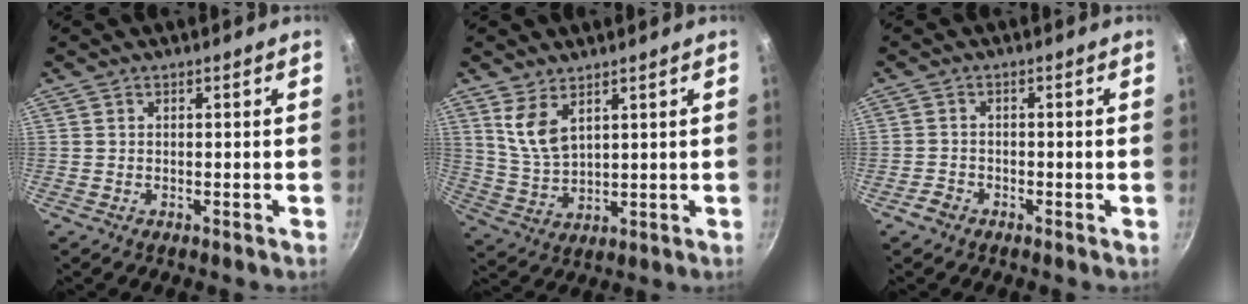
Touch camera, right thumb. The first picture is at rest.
{"total": 6.7, "force": [3.8, 3.3, 4.5], "torque": [-0.082, -0.031, 0.085]}
{"total": 2.0, "force": [-1.5, 1.2, 0.5], "torque": [-0.010, 0.013, -0.028]}